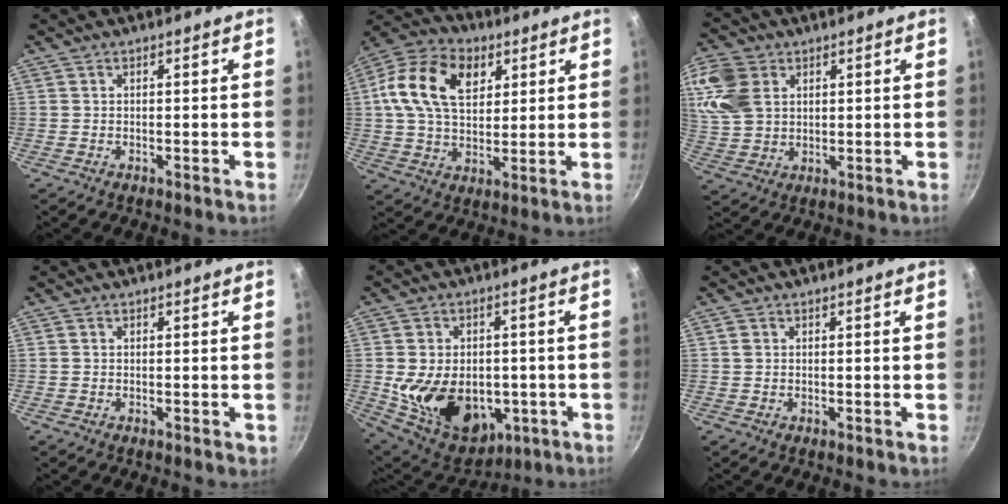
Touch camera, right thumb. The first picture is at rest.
{"total": 16.6, "force": [5.0, 11.0, 11.3], "torque": [-0.189, 0.004, 0.076]}
{"total": 10.9, "force": [3.7, 7.9, 6.4], "torque": [-0.121, -0.009, 0.076]}
{"total": 0.6, "force": [0.1, 0.5, 0.3], "torque": [0.000, 0.002, 0.001]}
{"total": 18.8, "force": [-2.7, 13.3, 13.0], "torque": [-0.198, -0.001, -0.016]}
{"total": 0.8, "force": [0.2, 0.7, 0.3], "torque": [-0.006, 0.002, 0.003]}